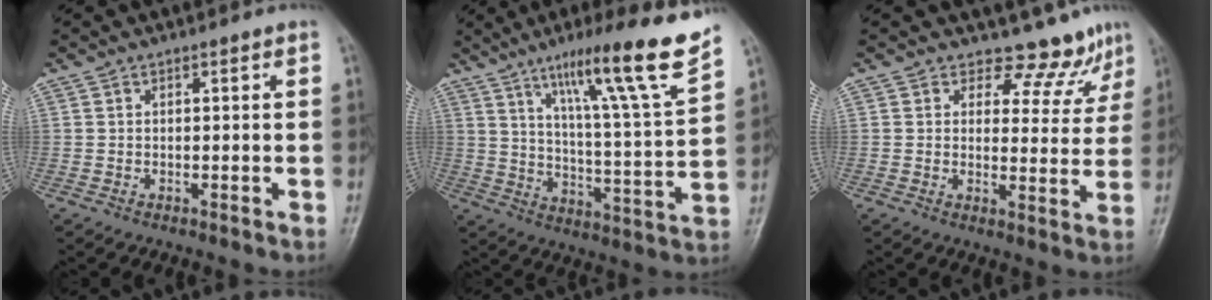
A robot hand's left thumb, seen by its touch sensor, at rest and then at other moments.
{"total": 18.1, "force": [12.1, 0.2, 13.4], "torque": [-0.190, -0.065, 0.189]}
{"total": 7.5, "force": [6.6, 3.5, 0.2], "torque": [0.031, -0.053, 0.074]}